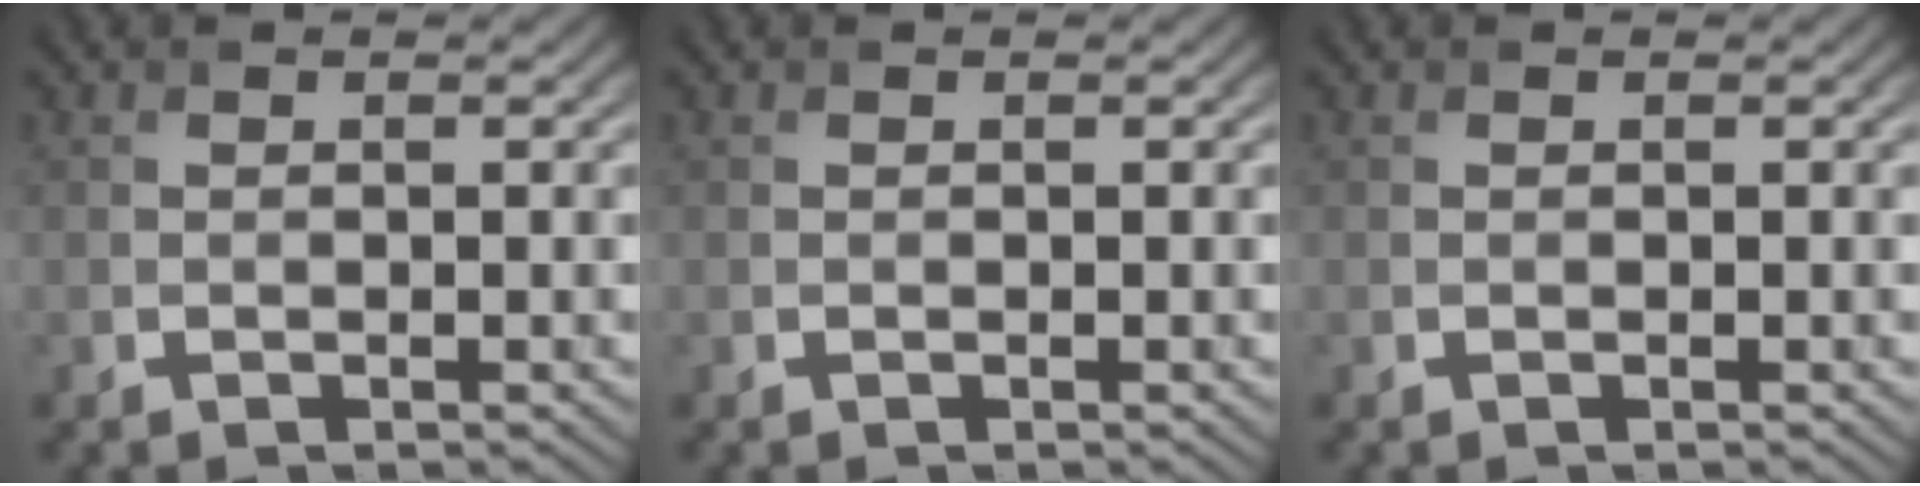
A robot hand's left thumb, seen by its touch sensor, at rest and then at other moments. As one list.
[{"total": 0.0}, {"total": 0.0}]